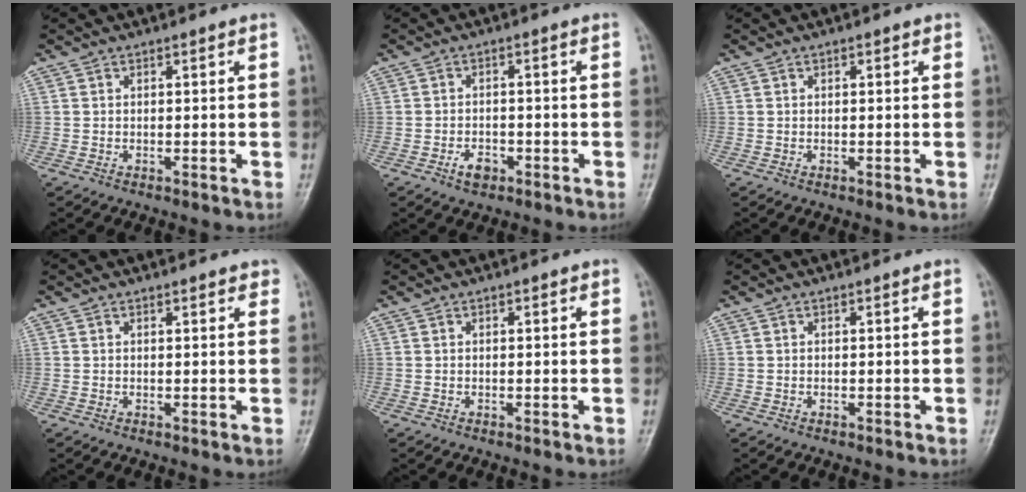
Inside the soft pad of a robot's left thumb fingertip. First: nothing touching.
{"total": 3.0, "force": [-1.8, 1.9, 1.6], "torque": [-0.022, 0.010, -0.028]}
{"total": 0.9, "force": [0.3, 0.5, 0.7], "torque": [-0.005, 0.001, 0.002]}
{"total": 1.5, "force": [1.1, 0.7, 0.9], "torque": [-0.004, -0.003, 0.008]}
{"total": 0.6, "force": [0.2, 0.3, 0.5], "torque": [-0.003, 0.002, 0.001]}
{"total": 0.0}